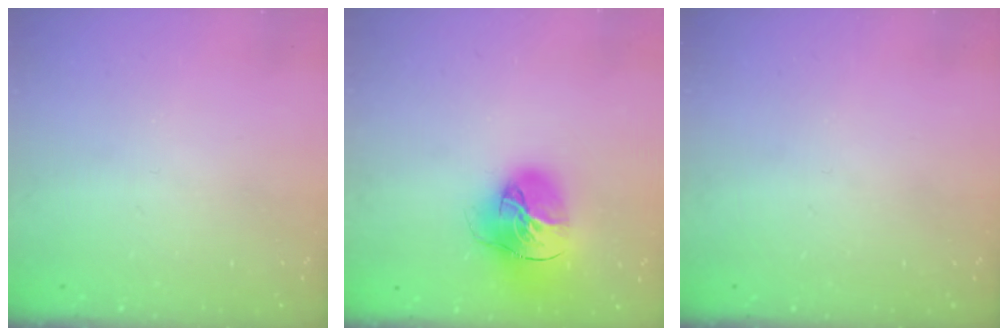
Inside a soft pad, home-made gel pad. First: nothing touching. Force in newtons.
{"total": 20.1, "press": 20.0, "slide": 2.1}
{"total": 0.0}